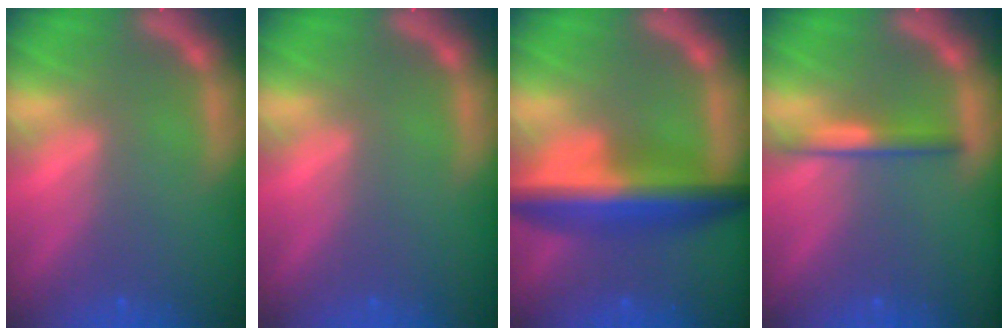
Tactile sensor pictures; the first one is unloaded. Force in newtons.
{"total": 0.0}
{"total": 8.4}
{"total": 2.4}